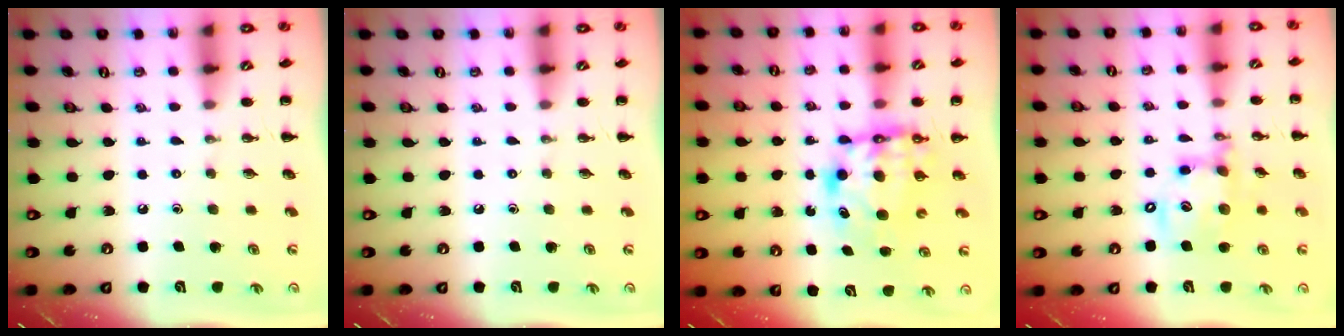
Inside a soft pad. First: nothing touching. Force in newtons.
{"total": 0.0}
{"total": 7.6, "press": 7.4, "slide": 1.4}
{"total": 13.4, "press": 13.1, "slide": 2.7}